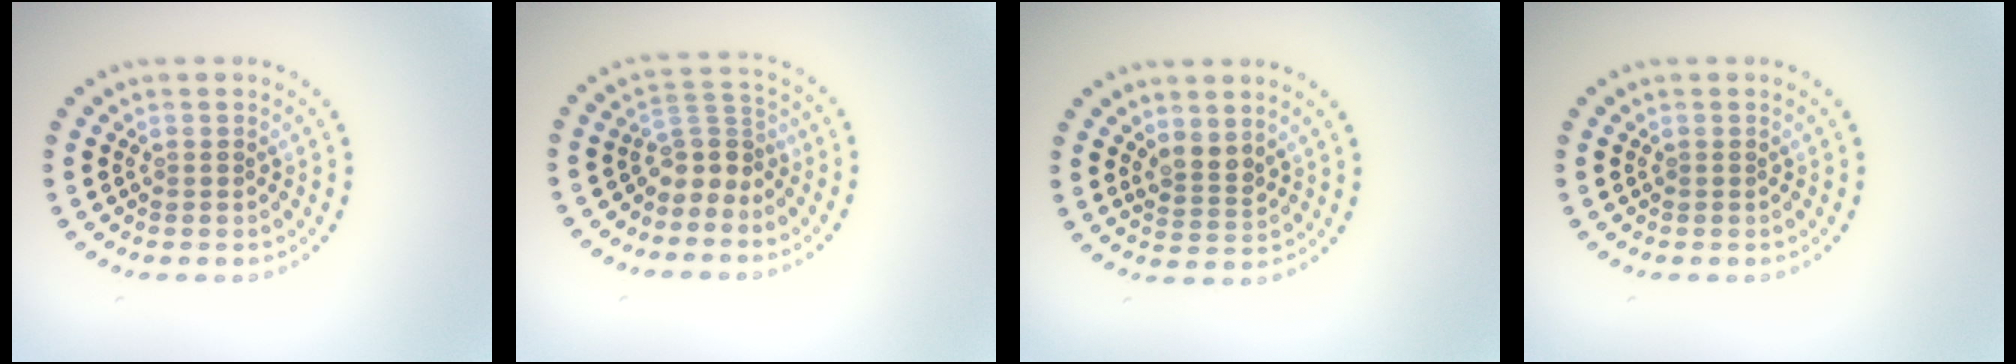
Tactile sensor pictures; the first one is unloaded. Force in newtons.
{"total": 3.0, "press": 2.0, "slide": 2.2}
{"total": 2.1, "press": 1.7, "slide": 1.2}
{"total": 0.0}